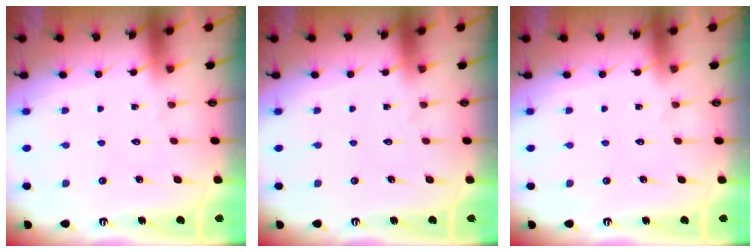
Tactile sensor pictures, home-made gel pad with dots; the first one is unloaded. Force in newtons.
{"total": 0.0}
{"total": 0.0}